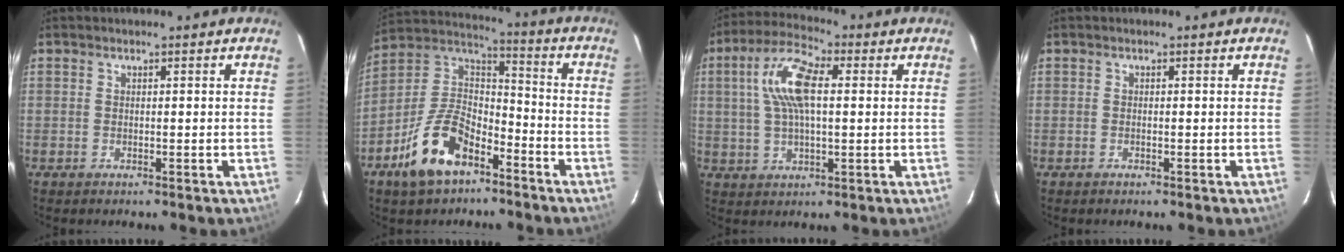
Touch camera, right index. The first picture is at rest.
{"total": 15.3, "force": [-8.8, 7.9, 9.7], "torque": [-0.205, 0.022, -0.159]}
{"total": 11.3, "force": [2.2, 4.6, 10.0], "torque": [-0.199, 0.024, 0.038]}
{"total": 0.0}